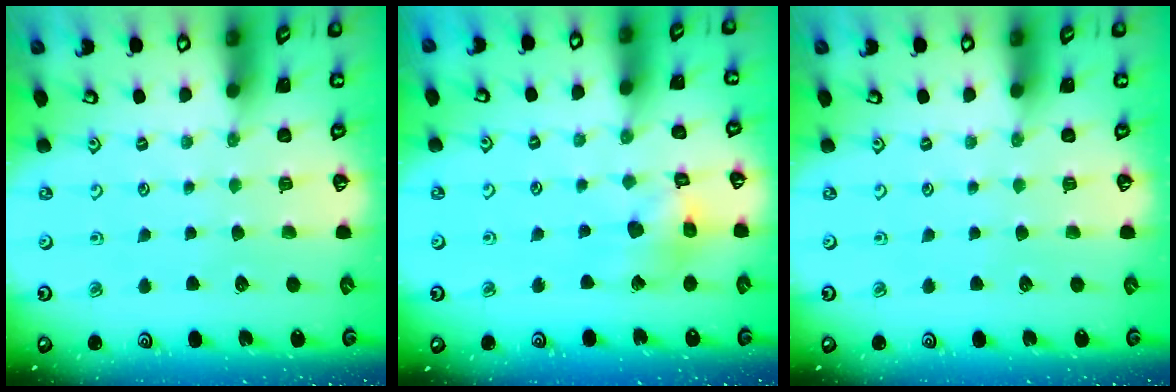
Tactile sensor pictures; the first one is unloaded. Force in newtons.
{"total": 12.0, "press": 11.9, "slide": 1.7}
{"total": 0.0}